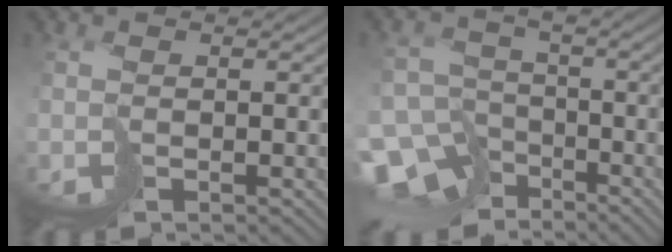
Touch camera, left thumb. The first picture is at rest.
{"total": 11.1, "force": [-8.3, 6.8, 3.0], "torque": [-0.078, -0.027, -0.134]}